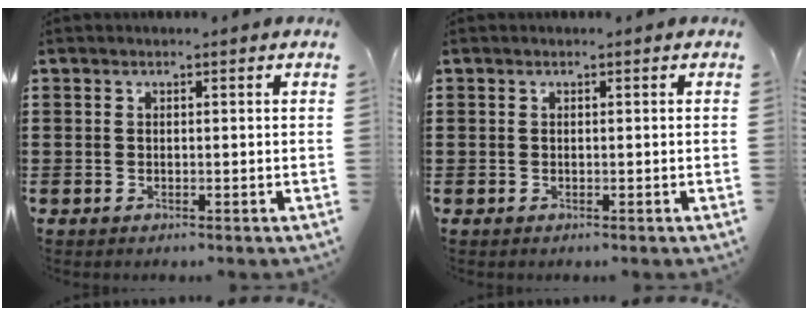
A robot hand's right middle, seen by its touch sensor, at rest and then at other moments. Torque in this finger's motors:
{"motor_torque": [-0.03, 0.01, 0.00, 0.00]}